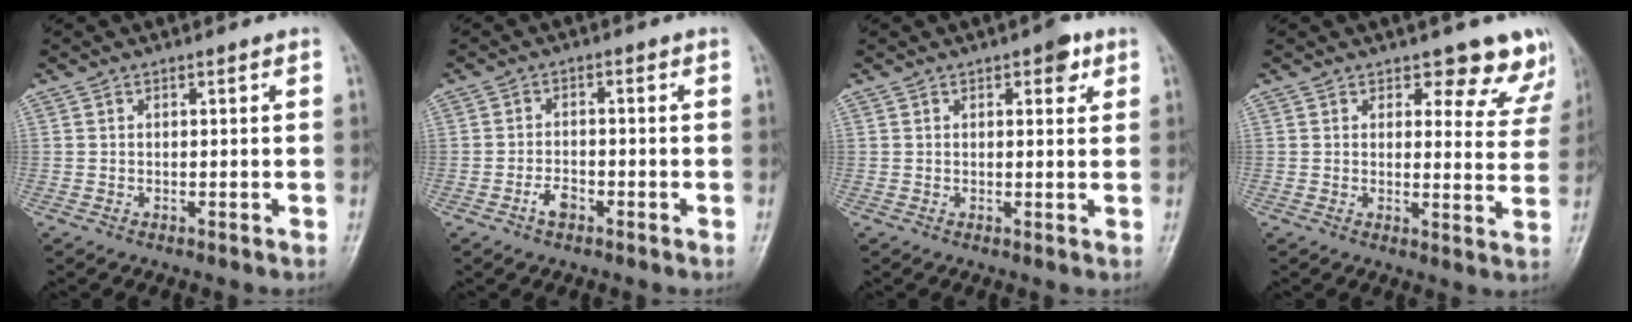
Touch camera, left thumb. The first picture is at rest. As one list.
[{"total": 2.9, "force": [-1.7, 1.7, 1.7], "torque": [-0.027, 0.012, -0.031]}, {"total": 3.4, "force": [1.8, 1.6, 2.4], "torque": [-0.018, -0.003, 0.018]}, {"total": 8.7, "force": [7.5, 3.9, 2.3], "torque": [0.026, -0.045, 0.064]}]